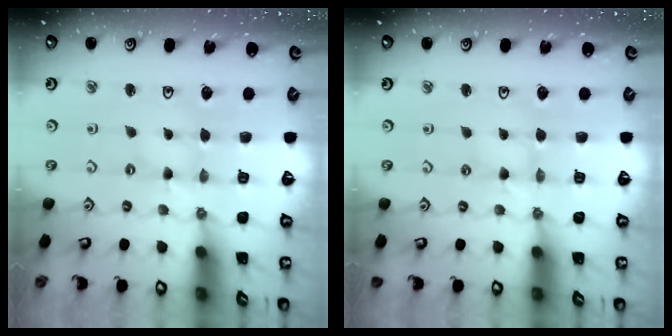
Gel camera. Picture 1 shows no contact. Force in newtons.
{"total": 1.5, "press": 1.4, "slide": 0.3}